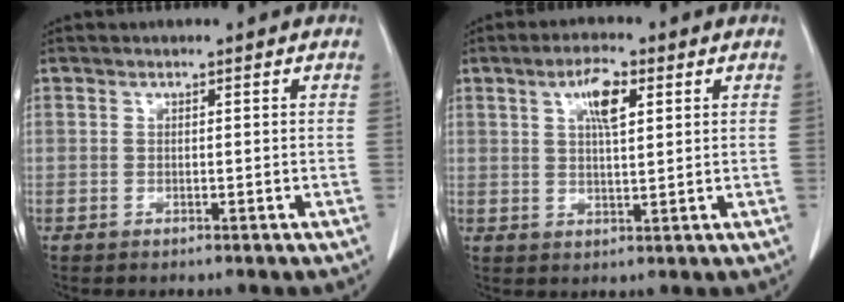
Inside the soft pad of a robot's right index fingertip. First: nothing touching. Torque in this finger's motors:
{"motor_torque": [0.24, 0.23, 0.26, 0.08]}